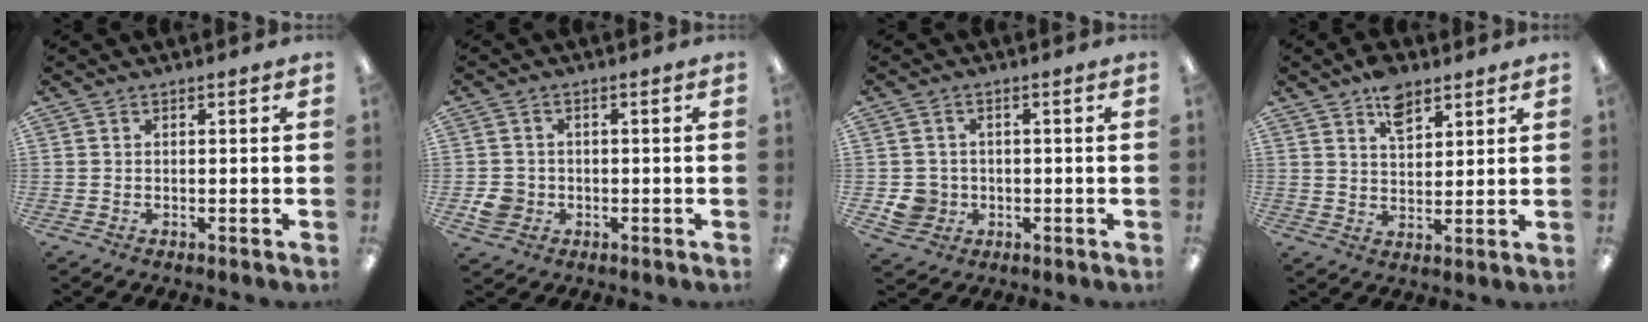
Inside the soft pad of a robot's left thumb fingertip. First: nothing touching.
{"total": 4.0, "force": [-1.2, 3.6, 1.3], "torque": [-0.003, 0.000, -0.021]}
{"total": 4.7, "force": [-1.0, 4.4, 1.0], "torque": [-0.019, 0.007, -0.017]}
{"total": 7.2, "force": [4.8, 3.8, 3.7], "torque": [-0.054, -0.024, 0.084]}